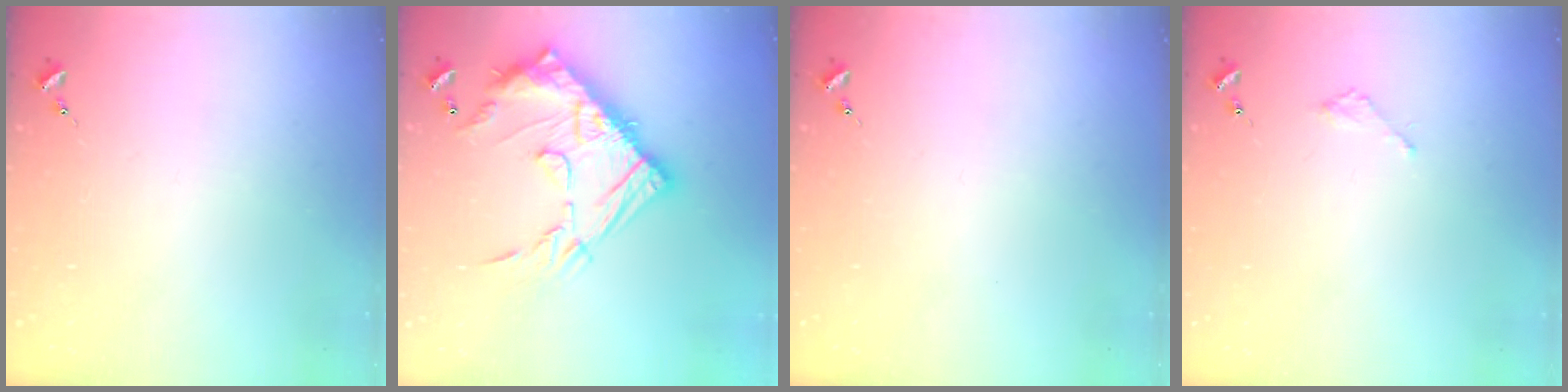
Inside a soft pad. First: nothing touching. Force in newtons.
{"total": 21.0, "press": 21.0, "slide": 1.6}
{"total": 0.0}
{"total": 1.8, "press": 1.8, "slide": 0.2}